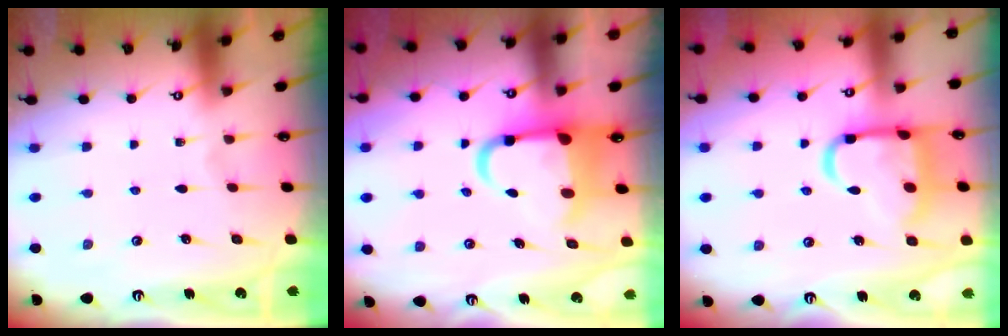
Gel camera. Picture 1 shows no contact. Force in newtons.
{"total": 9.0, "press": 8.7, "slide": 1.9}
{"total": 15.0, "press": 15.0, "slide": 1.3}